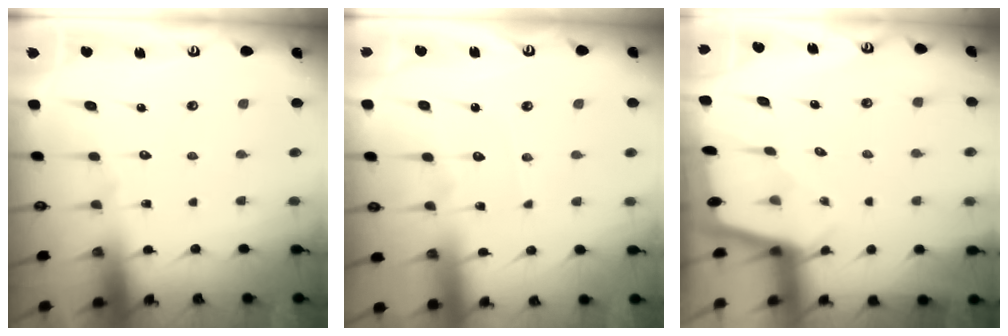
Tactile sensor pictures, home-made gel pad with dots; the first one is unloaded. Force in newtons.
{"total": 3.8, "press": 3.8, "slide": 0.4}
{"total": 1.8, "press": 1.8, "slide": 0.1}